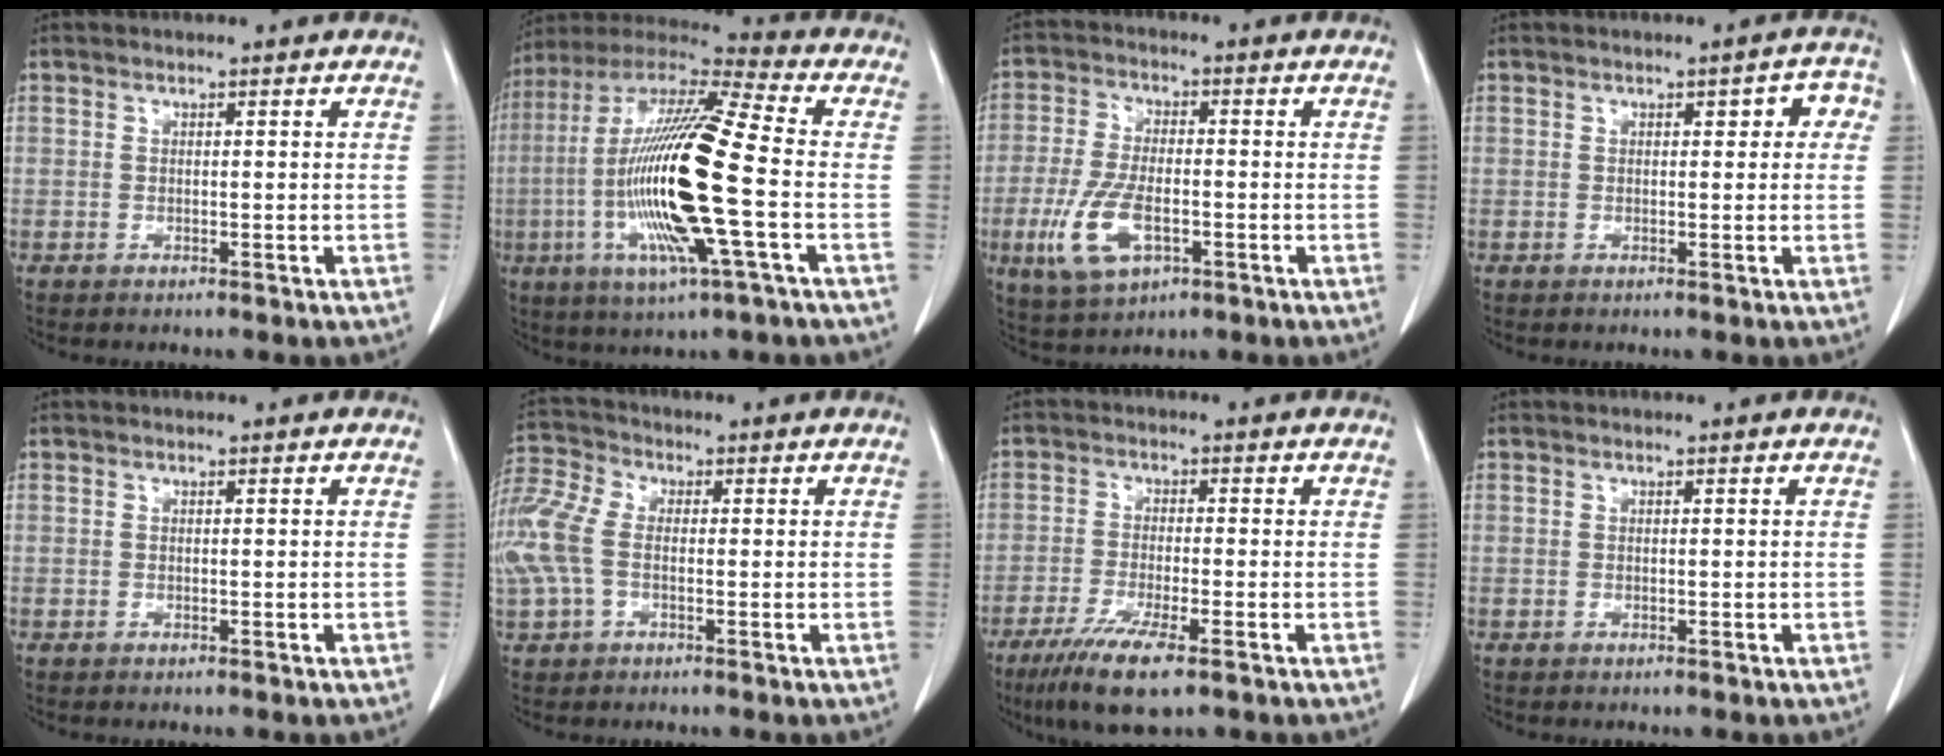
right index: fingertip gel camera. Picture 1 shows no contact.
{"total": 21.1, "force": [-3.7, 1.4, 20.8], "torque": [-0.436, -0.014, -0.075]}
{"total": 9.4, "force": [-3.2, 4.2, 7.8], "torque": [-0.175, -0.007, -0.054]}
{"total": 3.5, "force": [1.0, 1.6, 3.0], "torque": [-0.023, 0.020, 0.007]}
{"total": 0.0}
{"total": 11.6, "force": [-0.5, 7.2, 9.0], "torque": [-0.251, 0.026, -0.008]}
{"total": 7.8, "force": [-4.7, 1.1, 6.1], "torque": [-0.117, -0.020, -0.083]}
{"total": 0.0}